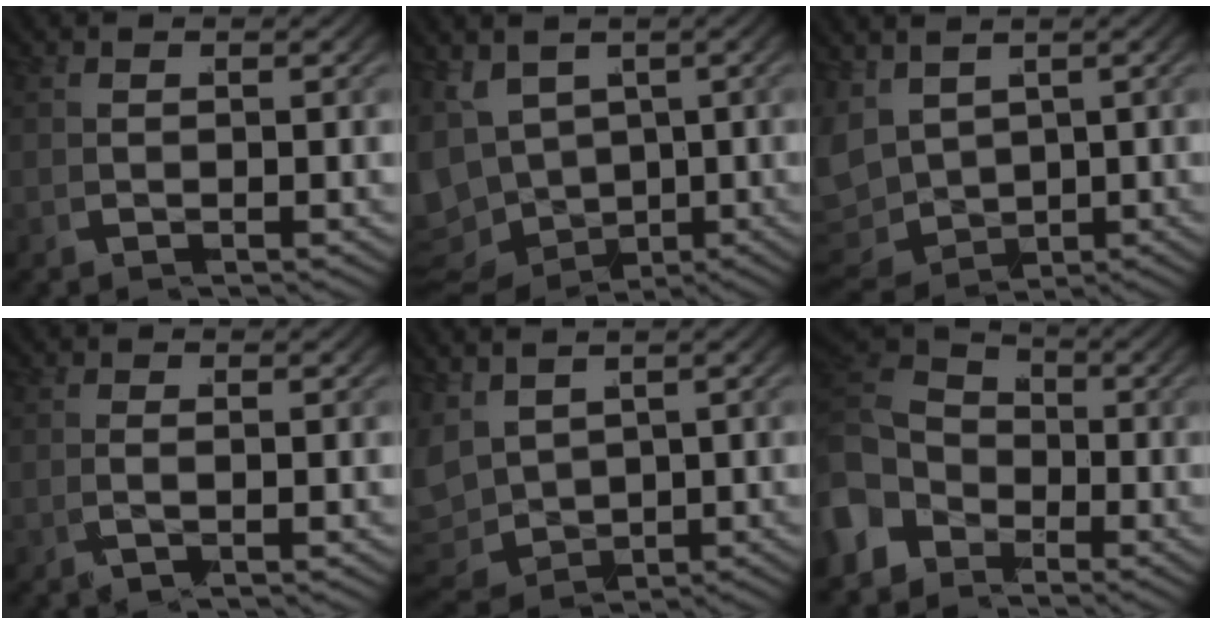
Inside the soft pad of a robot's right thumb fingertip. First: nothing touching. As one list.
[{"total": 10.1, "force": [-1.8, 8.6, 5.1], "torque": [-0.130, -0.044, -0.020]}, {"total": 7.0, "force": [-0.6, 5.7, 4.0], "torque": [-0.113, -0.040, 0.006]}, {"total": 0.9, "force": [-0.5, 0.4, 0.6], "torque": [-0.014, 0.004, -0.017]}, {"total": 6.1, "force": [0.0, 4.8, 3.6], "torque": [-0.101, -0.033, 0.018]}, {"total": 6.3, "force": [0.7, 5.0, 3.7], "torque": [-0.087, -0.007, 0.009]}]